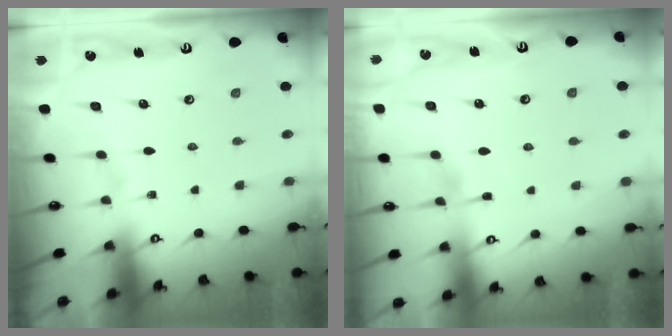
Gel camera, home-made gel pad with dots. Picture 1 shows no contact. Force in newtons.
{"total": 3.3, "press": 3.3, "slide": 0.4}